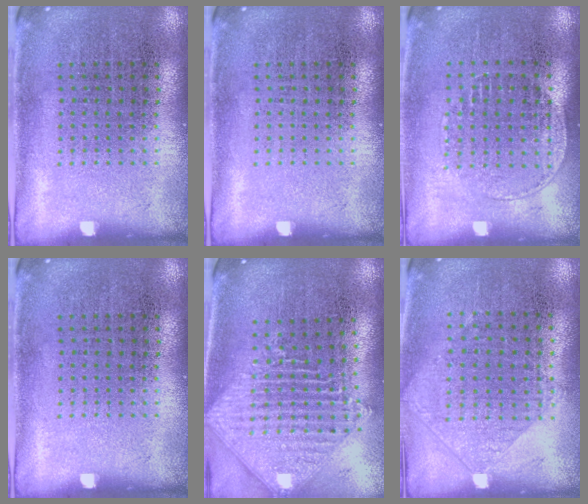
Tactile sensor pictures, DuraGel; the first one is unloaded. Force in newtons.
{"total": 0.0}
{"total": 1.2, "press": 1.0, "slide": 0.5}
{"total": 0.0}
{"total": 2.2, "press": 1.8, "slide": 1.3}
{"total": 1.0, "press": 0.9, "slide": 0.4}